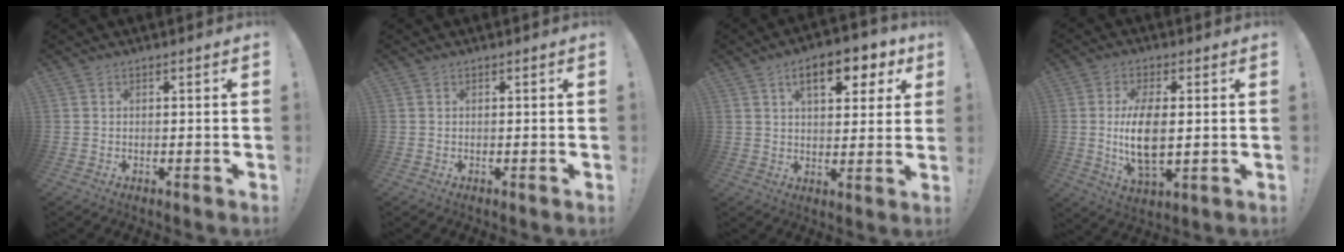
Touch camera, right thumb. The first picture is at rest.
{"total": 0.0}
{"total": 11.4, "force": [5.1, 5.4, 8.7], "torque": [-0.116, -0.016, 0.083]}
{"total": 11.5, "force": [0.2, 5.4, 10.2], "torque": [-0.206, -0.016, -0.001]}